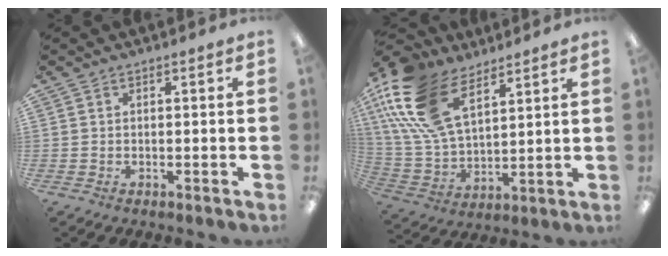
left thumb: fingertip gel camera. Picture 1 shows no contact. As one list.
[{"total": 21.3, "force": [11.3, 11.2, 14.2], "torque": [-0.325, -0.041, 0.204]}]